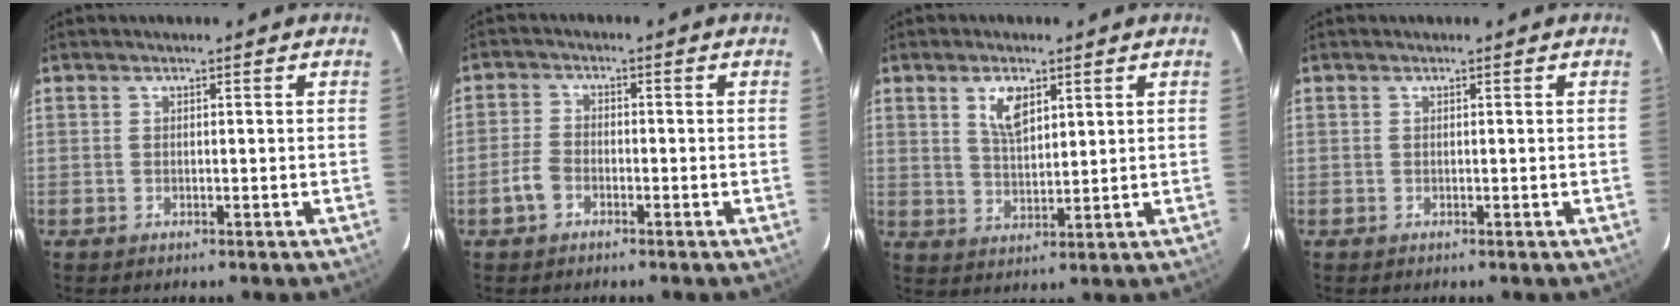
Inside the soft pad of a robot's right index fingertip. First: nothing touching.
{"total": 3.7, "force": [-2.1, 2.3, 2.0], "torque": [-0.051, 0.007, -0.042]}
{"total": 5.9, "force": [2.9, 2.8, 4.4], "torque": [-0.078, 0.004, 0.059]}
{"total": 0.0}